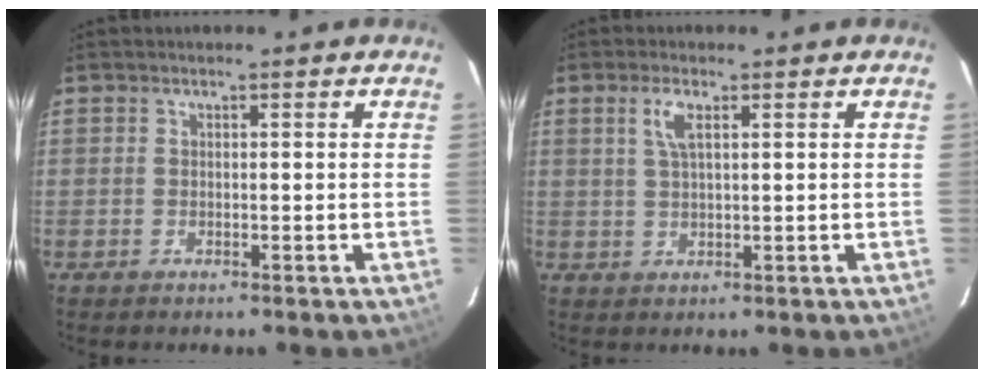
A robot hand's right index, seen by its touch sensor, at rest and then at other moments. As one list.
[{"total": 3.4, "force": [1.4, 1.1, 2.9], "torque": [-0.060, 0.002, 0.030]}]